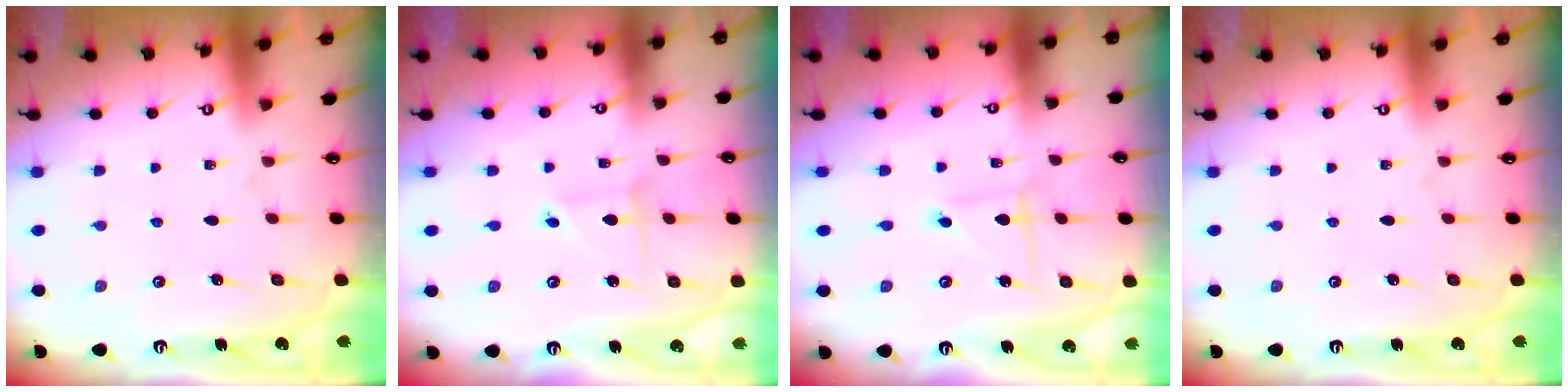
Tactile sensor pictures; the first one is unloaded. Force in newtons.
{"total": 2.3, "press": 2.3, "slide": 0.0}
{"total": 1.4, "press": 1.3, "slide": 0.1}
{"total": 0.0}